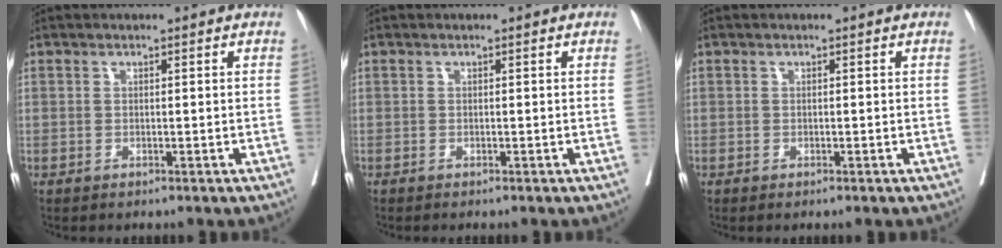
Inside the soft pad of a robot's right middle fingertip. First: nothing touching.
{"total": 0.0}
{"total": 0.5, "force": [-0.4, 0.1, 0.3], "torque": [-0.011, -0.003, -0.005]}